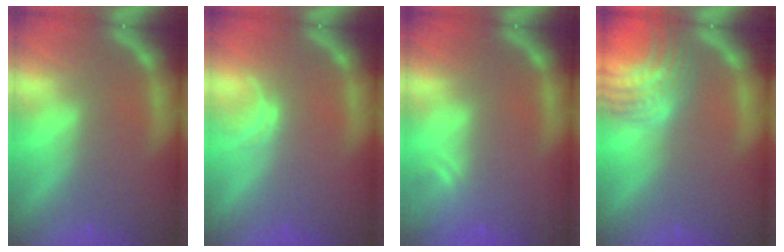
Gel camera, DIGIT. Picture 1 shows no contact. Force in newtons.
{"total": 1.0}
{"total": 1.9}
{"total": 8.5}